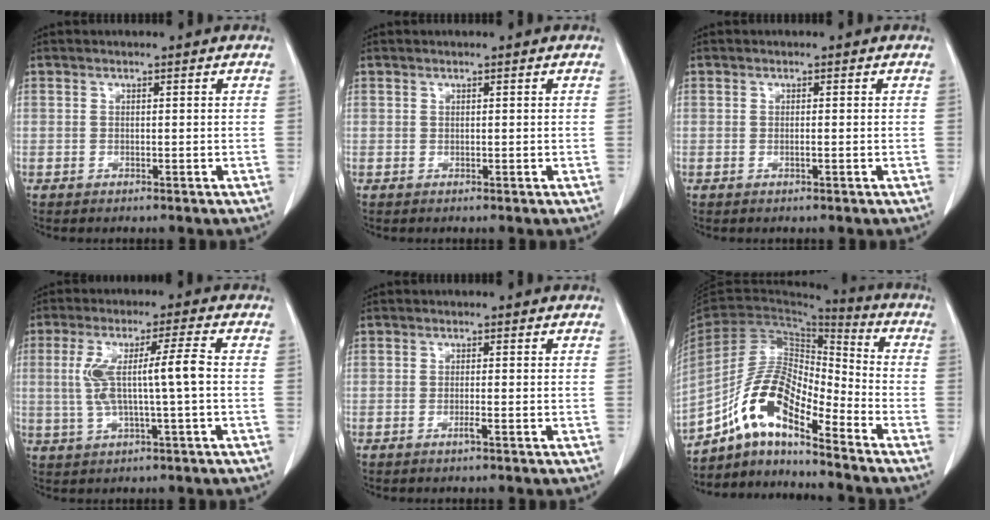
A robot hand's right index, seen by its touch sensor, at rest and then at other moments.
{"total": 0.0}
{"total": 0.6, "force": [-0.3, 0.0, 0.5], "torque": [-0.011, 0.000, -0.004]}
{"total": 8.4, "force": [0.0, 0.4, 8.4], "torque": [-0.169, 0.019, 0.001]}
{"total": 1.1, "force": [-0.7, -0.2, 0.9], "torque": [-0.017, 0.000, -0.013]}
{"total": 13.0, "force": [-8.4, 3.3, 9.3], "torque": [-0.189, 0.024, -0.153]}